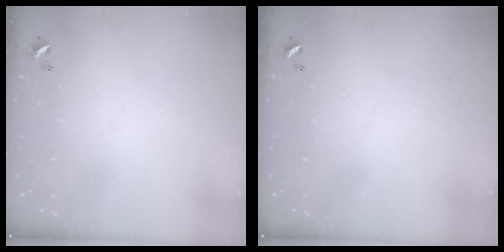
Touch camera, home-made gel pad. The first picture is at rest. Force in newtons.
{"total": 0.0}